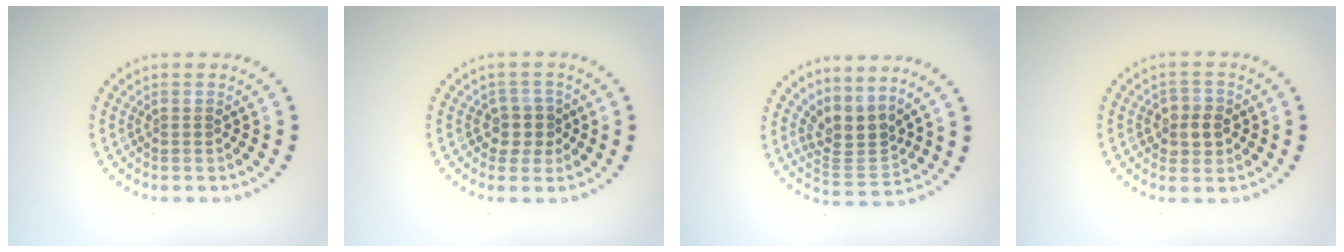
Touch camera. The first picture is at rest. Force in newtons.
{"total": 2.4, "press": 2.0, "slide": 1.3}
{"total": 3.3, "press": 2.4, "slide": 2.2}
{"total": 2.7, "press": 2.5, "slide": 0.9}